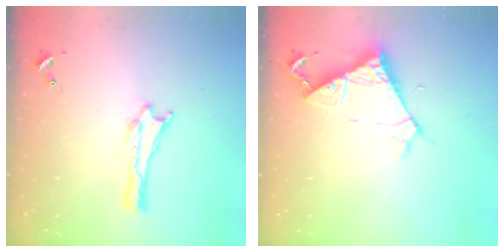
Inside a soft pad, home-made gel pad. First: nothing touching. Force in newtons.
{"total": 6.4, "press": 6.4, "slide": 0.4}